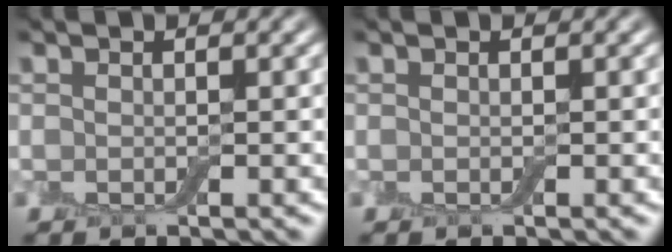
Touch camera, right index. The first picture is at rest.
{"total": 0.0}